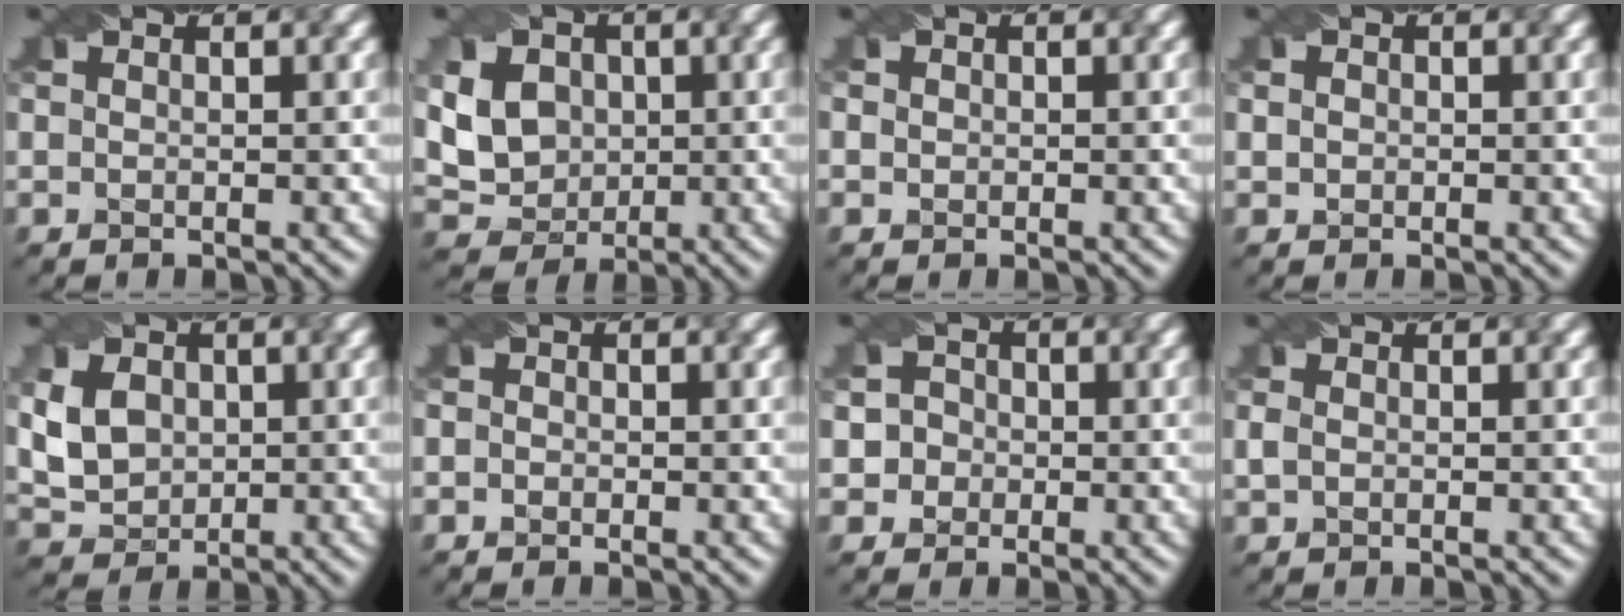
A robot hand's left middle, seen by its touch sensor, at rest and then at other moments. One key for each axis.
{"total": 7.7, "fx": 1.8, "fy": 6.3, "fz": 4.1, "tx": -0.080, "ty": 0.020, "tz": 0.025}
{"total": 1.6, "fx": 0.6, "fy": 1.3, "fz": 0.8, "tx": -0.017, "ty": 0.012, "tz": 0.000}
{"total": 1.8, "fx": 0.7, "fy": 1.4, "fz": 0.9, "tx": -0.021, "ty": 0.011, "tz": 0.007}
{"total": 5.3, "fx": 0.7, "fy": 4.2, "fz": 3.1, "tx": -0.089, "ty": 0.012, "tz": 0.016}
{"total": 1.5, "fx": 0.0, "fy": 1.3, "fz": 0.7, "tx": -0.001, "ty": 0.014, "tz": -0.018}
{"total": 3.2, "fx": 0.2, "fy": 3.0, "fz": 0.9, "tx": 0.006, "ty": 0.023, "tz": -0.010}
{"total": 1.1, "fx": -0.1, "fy": 0.9, "fz": 0.8, "tx": -0.021, "ty": 0.004, "tz": -0.001}